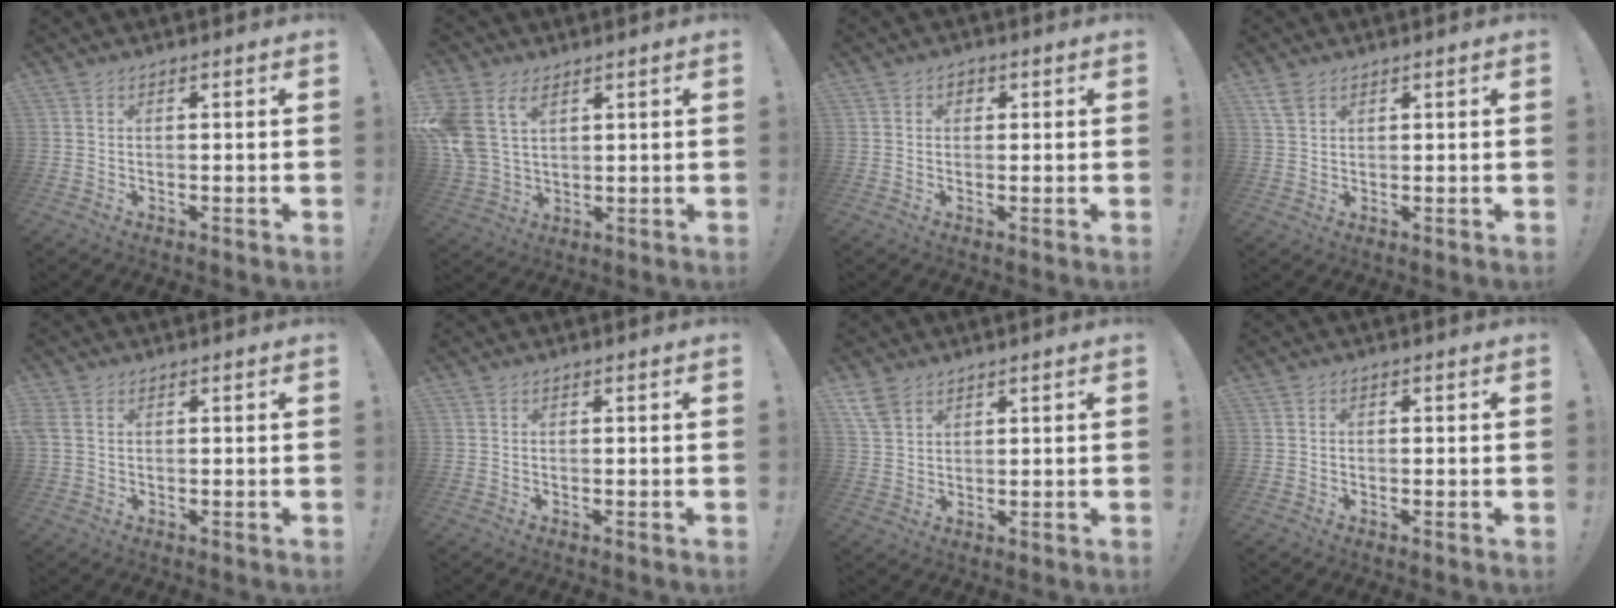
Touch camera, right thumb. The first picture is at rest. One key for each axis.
{"total": 10.5, "fx": 5.0, "fy": 6.8, "fz": 6.3, "tx": -0.143, "ty": -0.018, "tz": 0.097}
{"total": 1.8, "fx": 0.3, "fy": 1.6, "fz": 0.8, "tx": -0.012, "ty": 0.003, "tz": 0.005}
{"total": 2.0, "fx": 1.4, "fy": 0.9, "fz": 1.1, "tx": -0.018, "ty": -0.004, "tz": 0.027}
{"total": 2.7, "fx": 0.8, "fy": 1.9, "fz": 1.7, "tx": -0.045, "ty": 0.005, "tz": 0.016}
{"total": 0.0}
{"total": 3.9, "fx": 2.7, "fy": 2.3, "fz": 1.7, "tx": -0.027, "ty": -0.011, "tz": 0.052}
{"total": 0.9, "fx": -0.6, "fy": 0.6, "fz": 0.3, "tx": -0.010, "ty": 0.004, "tz": -0.010}